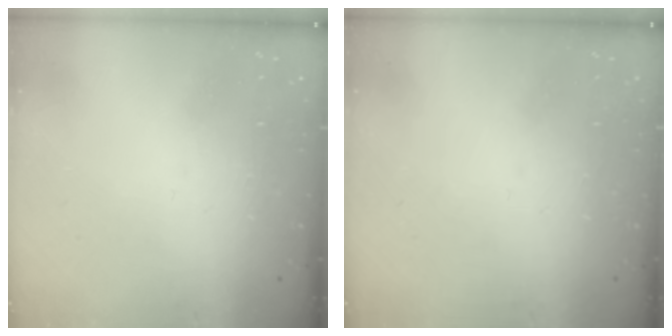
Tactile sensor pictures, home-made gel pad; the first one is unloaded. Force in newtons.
{"total": 0.0}